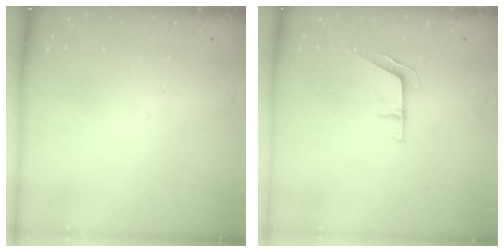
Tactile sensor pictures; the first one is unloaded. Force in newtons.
{"total": 5.8, "press": 5.2, "slide": 2.6}